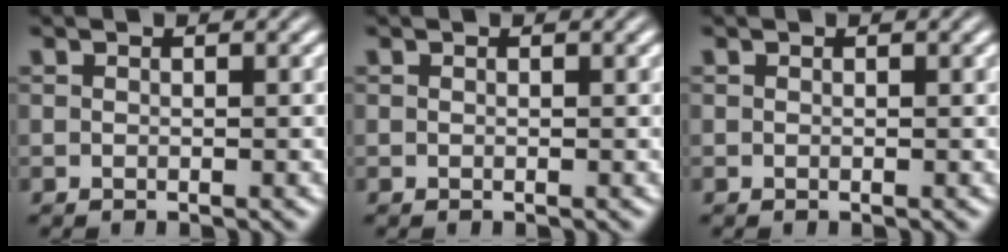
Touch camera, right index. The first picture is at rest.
{"total": 0.0}
{"total": 0.0}